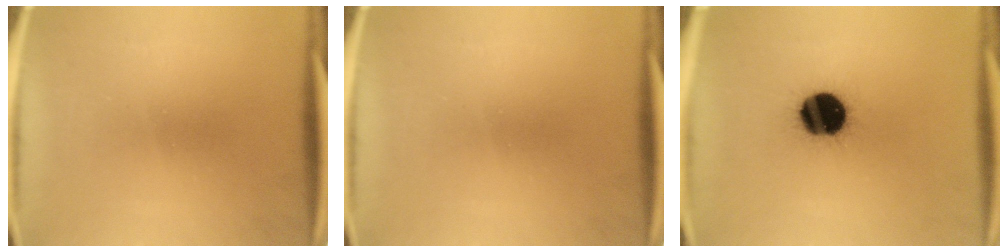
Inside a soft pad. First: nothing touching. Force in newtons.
{"total": 0.0}
{"total": 16.0}